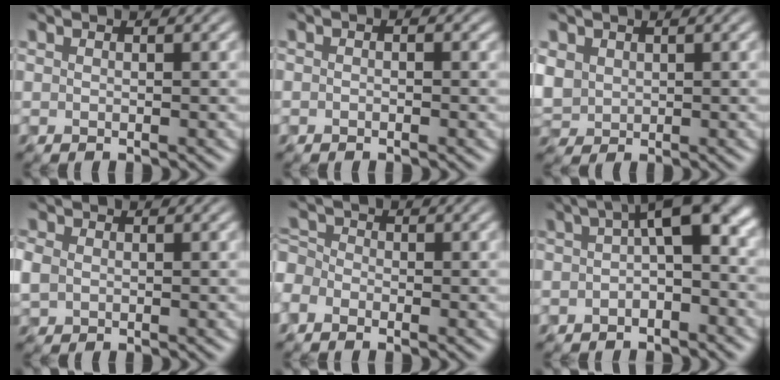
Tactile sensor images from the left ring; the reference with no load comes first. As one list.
[{"total": 0.6, "force": [-0.5, 0.2, 0.3], "torque": [-0.002, -0.004, -0.007]}, {"total": 2.5, "force": [1.0, 2.2, 0.9], "torque": [-0.038, -0.001, 0.026]}, {"total": 1.3, "force": [0.2, 1.2, 0.5], "torque": [-0.020, 0.004, 0.001]}, {"total": 2.7, "force": [-1.2, 2.0, 1.3], "torque": [-0.029, 0.013, -0.030]}, {"total": 5.0, "force": [-0.3, 1.8, 4.6], "torque": [-0.065, 0.016, -0.016]}]